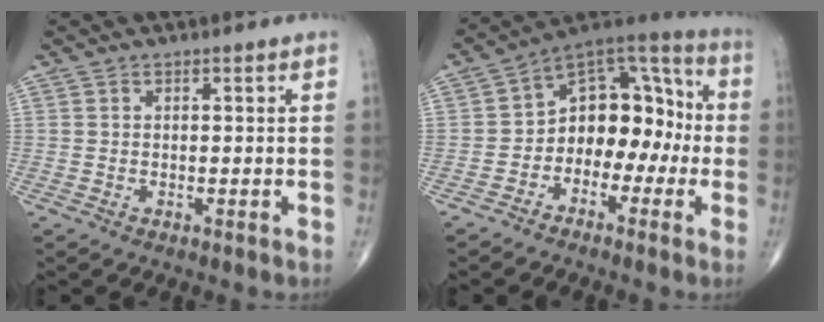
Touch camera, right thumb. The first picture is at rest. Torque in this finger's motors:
{"motor_torque": [-0.13, 0.44, 0.20, -0.02, 0.04]}